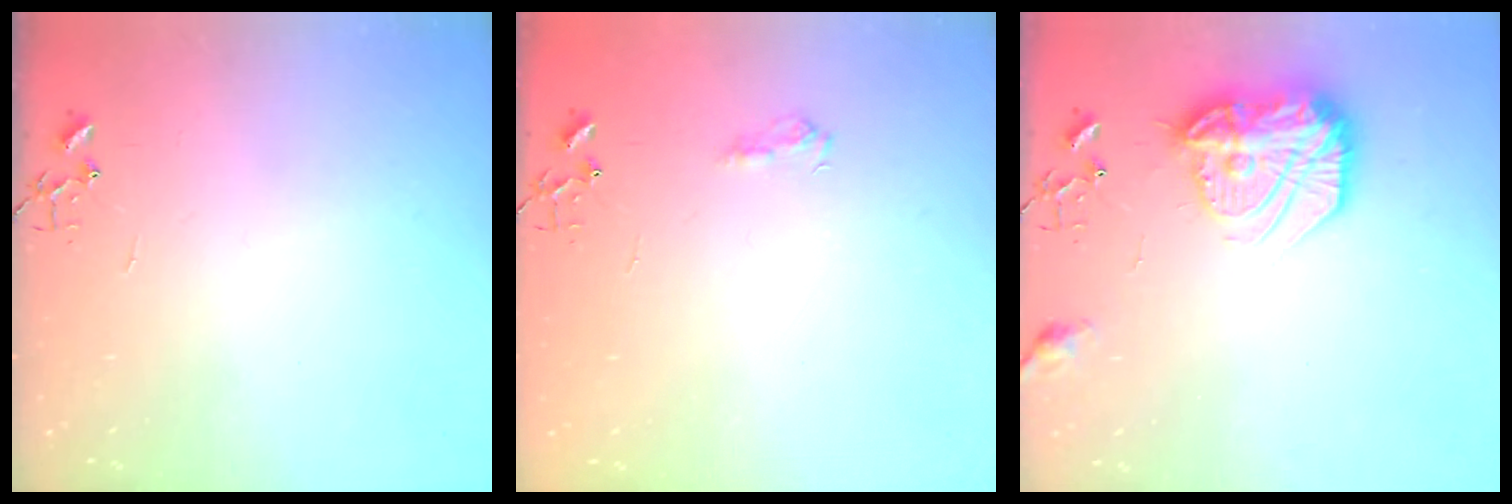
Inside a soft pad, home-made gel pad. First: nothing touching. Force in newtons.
{"total": 7.3, "press": 7.2, "slide": 0.8}
{"total": 18.4, "press": 18.3, "slide": 1.4}